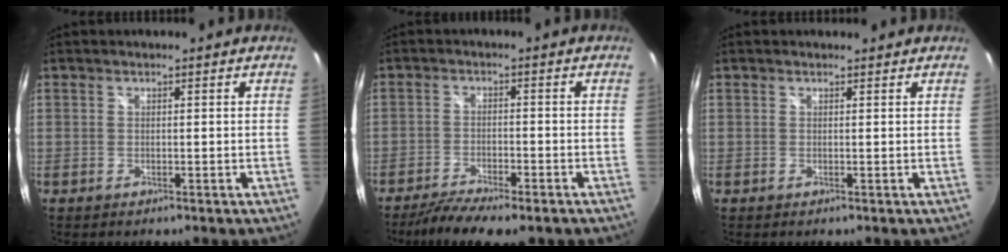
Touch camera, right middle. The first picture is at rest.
{"total": 9.3, "force": [-7.2, 2.1, 5.4], "torque": [-0.122, -0.026, -0.121]}
{"total": 0.8, "force": [0.8, 0.2, -0.1], "torque": [-0.001, 0.001, 0.012]}